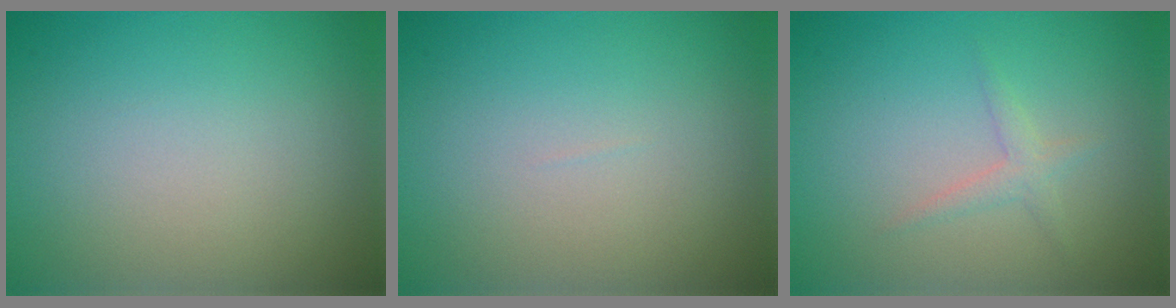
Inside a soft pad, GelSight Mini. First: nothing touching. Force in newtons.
{"total": 0.0}
{"total": 1.3, "press": 1.3, "slide": 0.1}